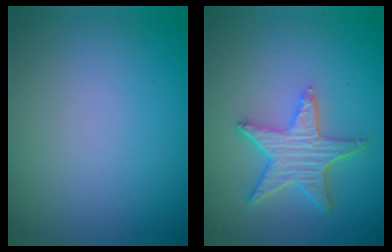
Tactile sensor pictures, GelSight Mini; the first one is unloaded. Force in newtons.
{"total": 5.1, "press": 4.0, "slide": 3.1}